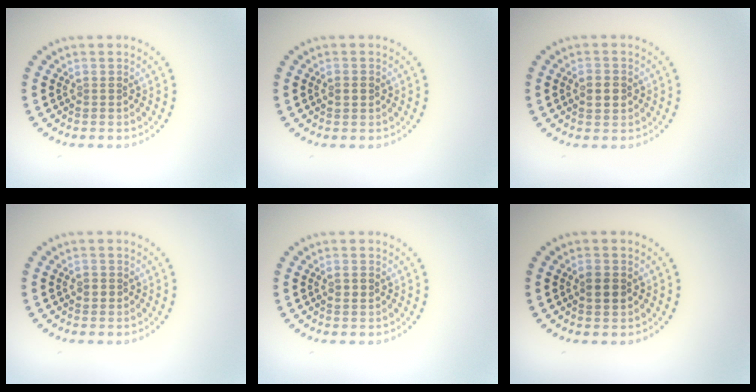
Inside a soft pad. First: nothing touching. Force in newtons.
{"total": 1.1, "press": 1.1, "slide": 0.2}
{"total": 2.4, "press": 2.4, "slide": 0.0}
{"total": 1.0, "press": 1.0, "slide": 0.3}
{"total": 1.1, "press": 1.1, "slide": 0.2}
{"total": 2.3, "press": 2.3, "slide": 0.0}